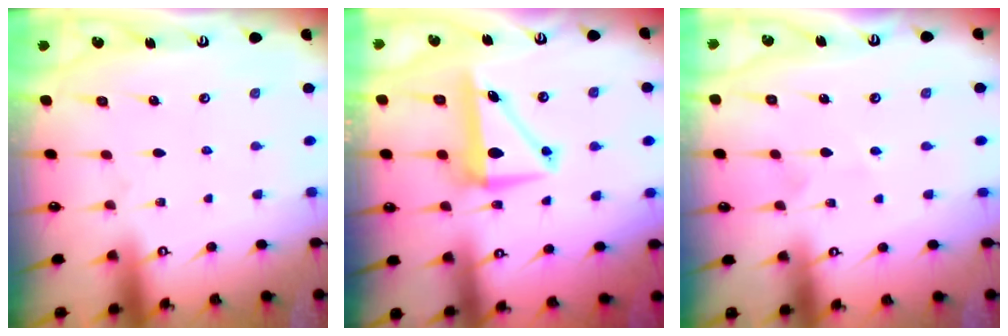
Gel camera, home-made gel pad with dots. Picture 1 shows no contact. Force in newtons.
{"total": 7.3, "press": 7.2, "slide": 1.3}
{"total": 2.6, "press": 2.4, "slide": 1.0}